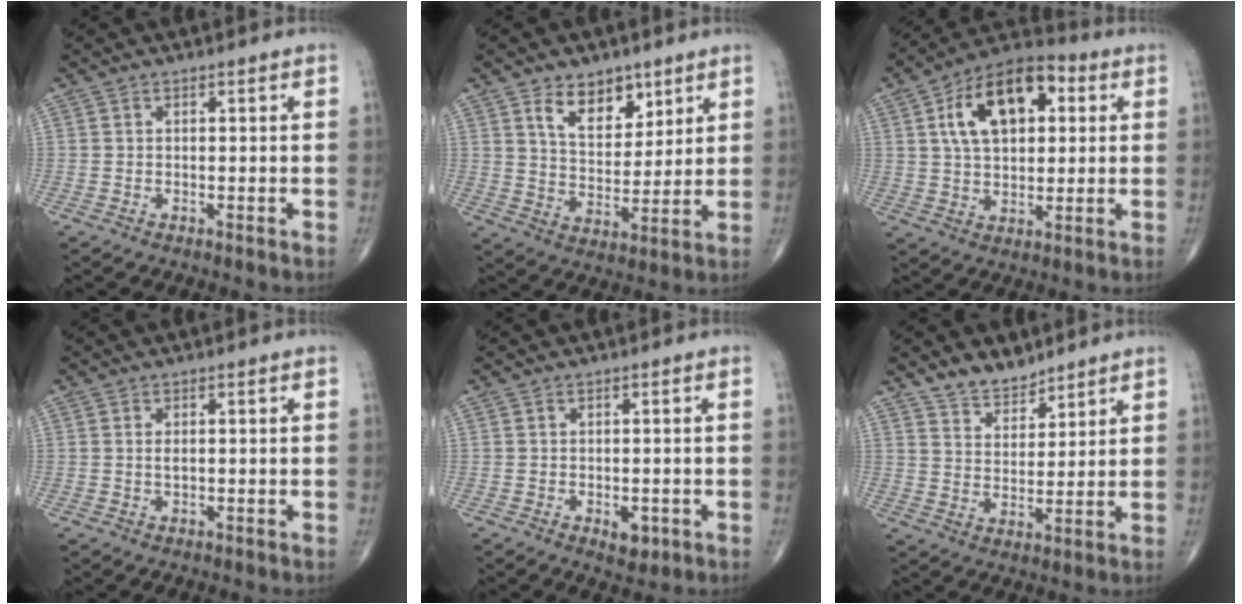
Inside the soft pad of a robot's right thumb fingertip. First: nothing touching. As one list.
[{"total": 9.9, "force": [5.8, 5.8, 5.5], "torque": [-0.060, -0.041, 0.107]}, {"total": 16.4, "force": [4.5, 9.4, 12.7], "torque": [-0.190, 0.015, 0.069]}, {"total": 1.3, "force": [0.2, 0.6, 1.1], "torque": [-0.020, -0.002, 0.006]}, {"total": 3.3, "force": [-1.2, 1.9, 2.5], "torque": [-0.022, 0.001, -0.008]}, {"total": 6.4, "force": [5.4, 3.0, 1.9], "torque": [-0.008, -0.044, 0.102]}]